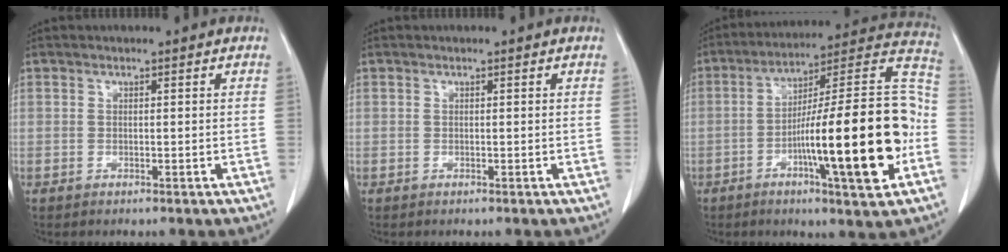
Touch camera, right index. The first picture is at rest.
{"total": 0.0}
{"total": 22.8, "force": [-6.2, 1.8, 21.8], "torque": [-0.299, 0.012, -0.093]}